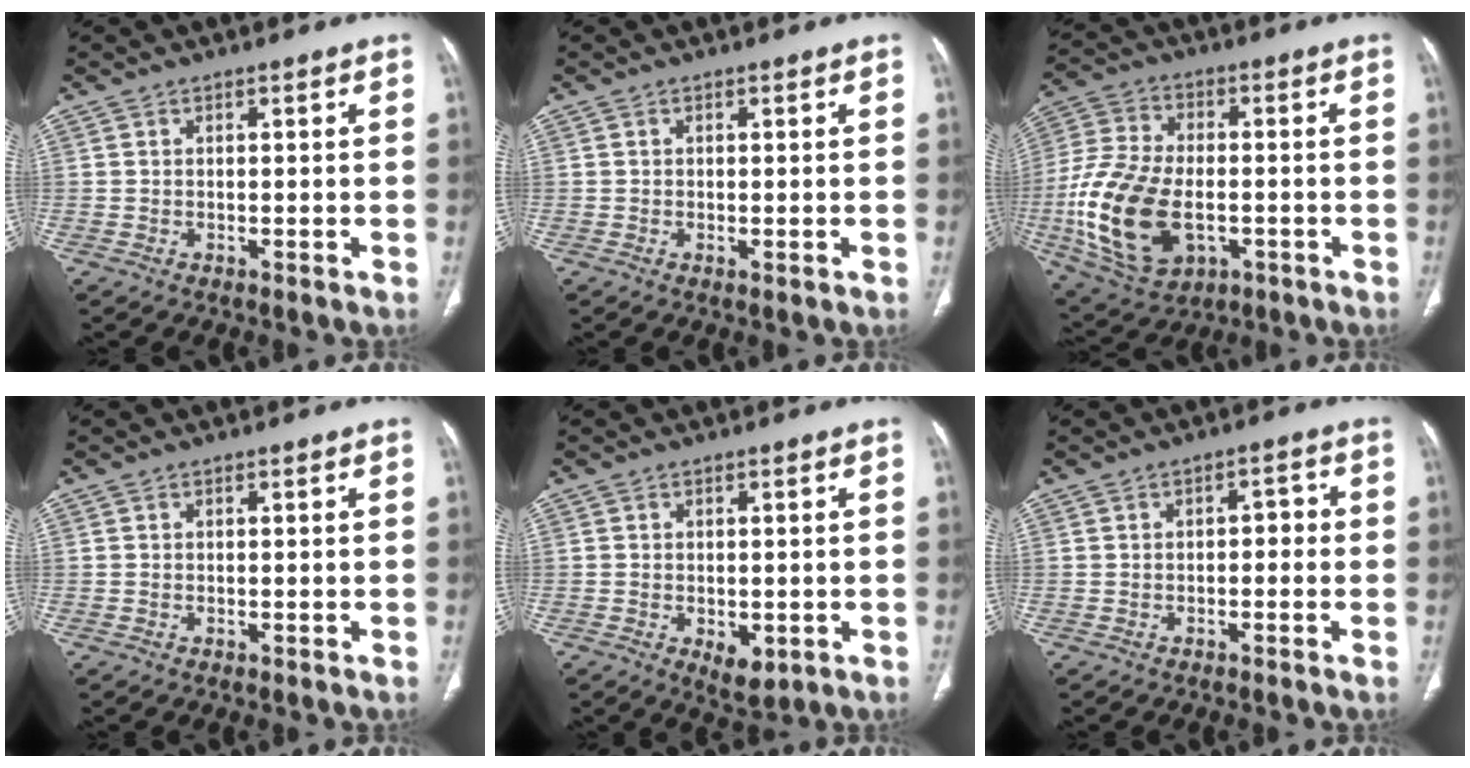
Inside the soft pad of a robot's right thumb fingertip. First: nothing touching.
{"total": 0.7, "force": [-0.2, 0.2, 0.7], "torque": [-0.014, -0.004, -0.002]}
{"total": 20.0, "force": [-4.1, 12.0, 15.5], "torque": [-0.318, 0.004, -0.062]}
{"total": 0.0}
{"total": 4.8, "force": [-1.4, 2.7, 3.7], "torque": [-0.049, -0.006, -0.011]}
{"total": 2.9, "force": [-0.4, 1.7, 2.3], "torque": [-0.019, 0.015, -0.012]}